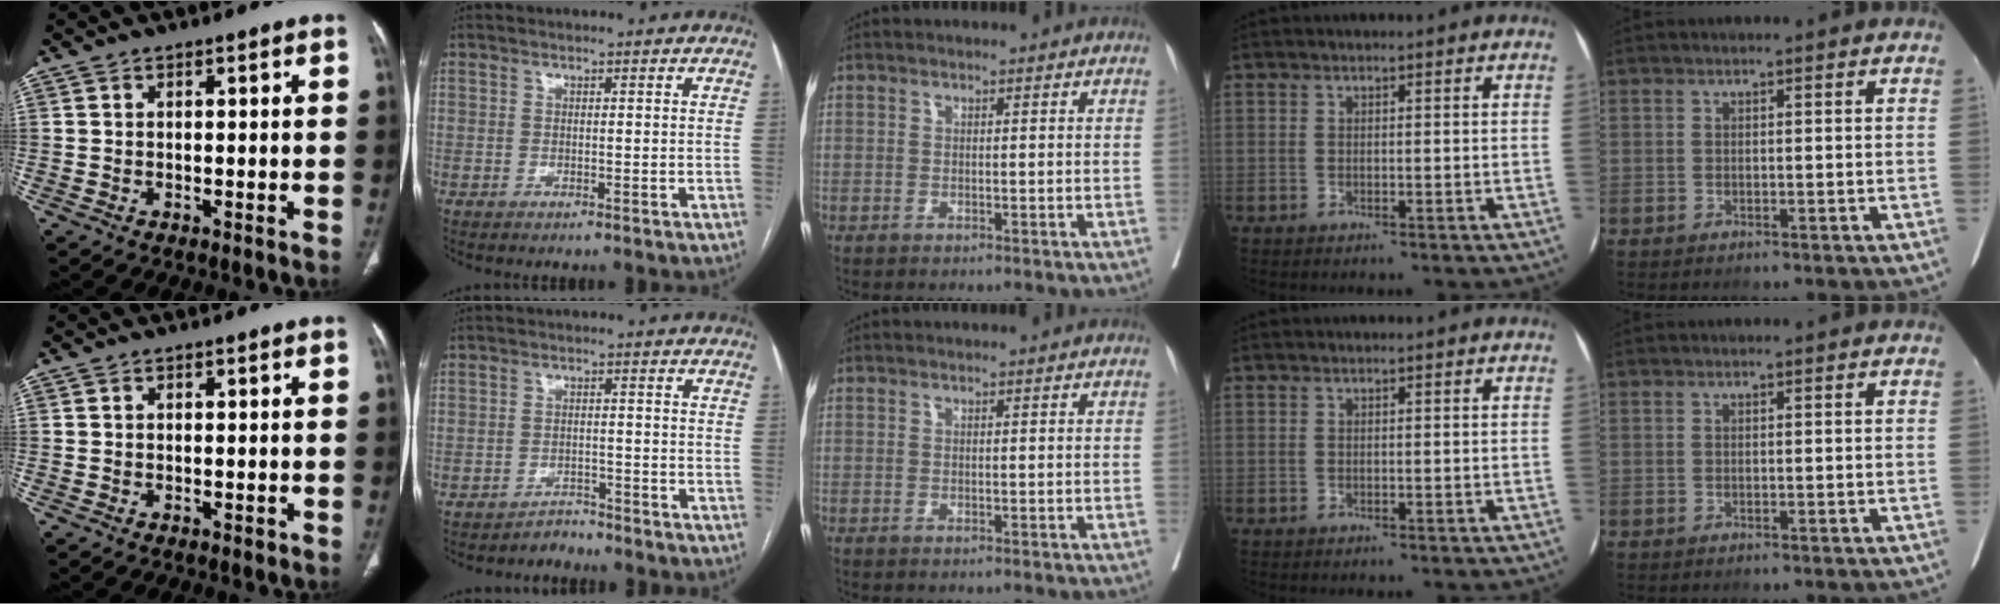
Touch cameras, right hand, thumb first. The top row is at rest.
{"thumb": {"total": 0.6, "force": [-0.2, 0.4, 0.4], "torque": [-0.004, 0.000, -0.004]}, "index": {"total": 2.2, "force": [-2.0, 0.7, -0.6], "torque": [0.014, -0.001, -0.031]}}